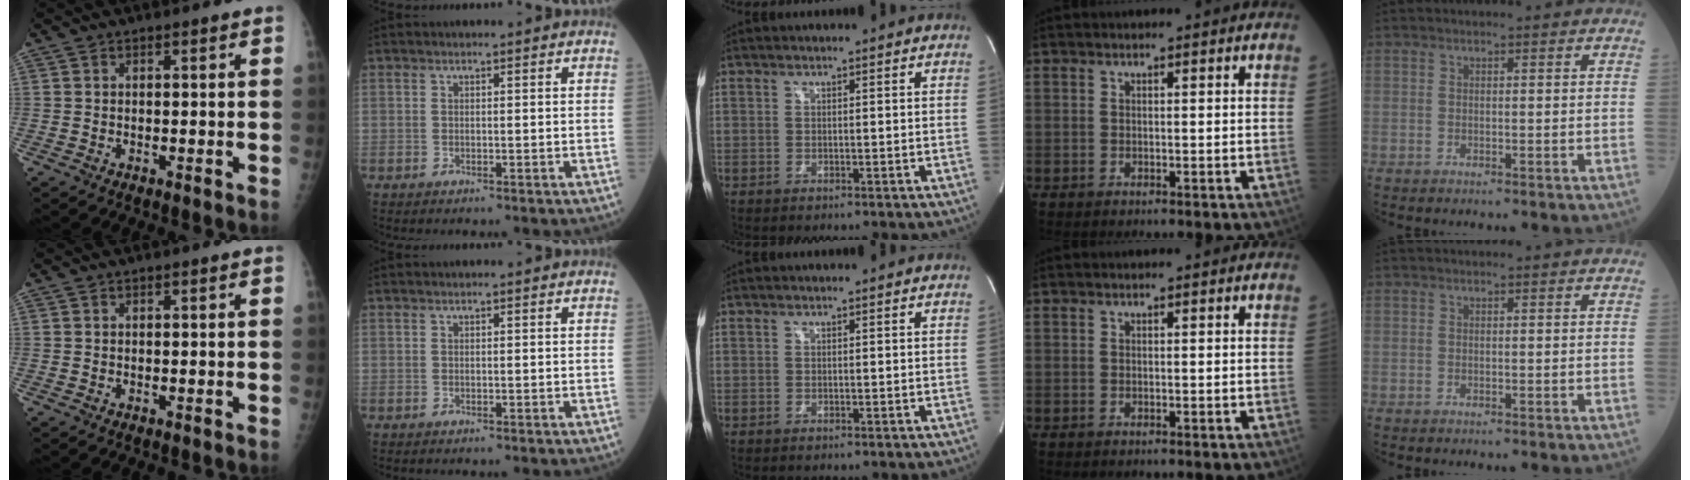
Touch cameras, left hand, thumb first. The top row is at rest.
{}